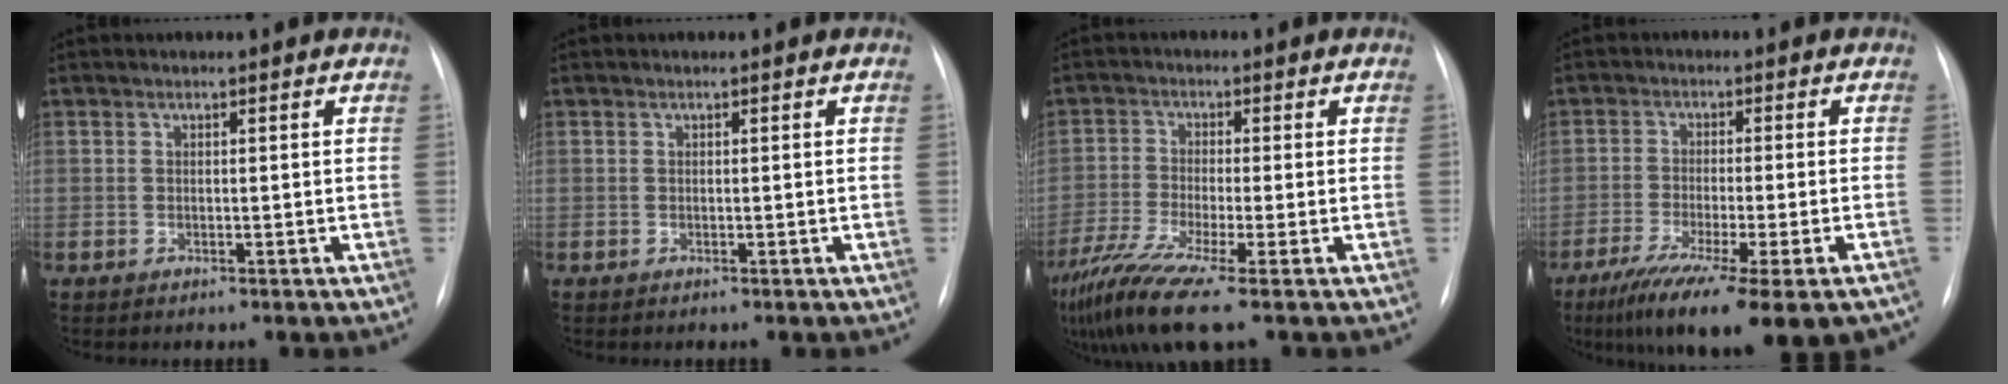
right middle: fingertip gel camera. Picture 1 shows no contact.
{"total": 0.0}
{"total": 9.3, "force": [-6.1, -0.5, 7.0], "torque": [-0.140, -0.028, -0.114]}
{"total": 17.7, "force": [-12.7, 2.2, 12.1], "torque": [-0.155, -0.040, -0.194]}